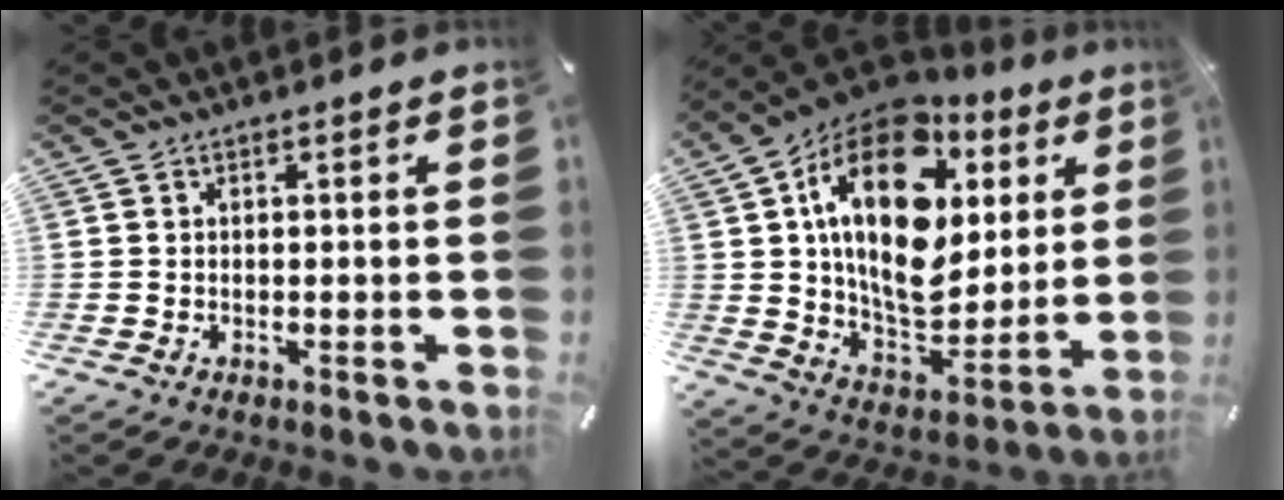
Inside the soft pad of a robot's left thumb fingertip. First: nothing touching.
{"total": 24.0, "force": [8.1, 14.9, 16.9], "torque": [-0.296, -0.039, 0.135]}